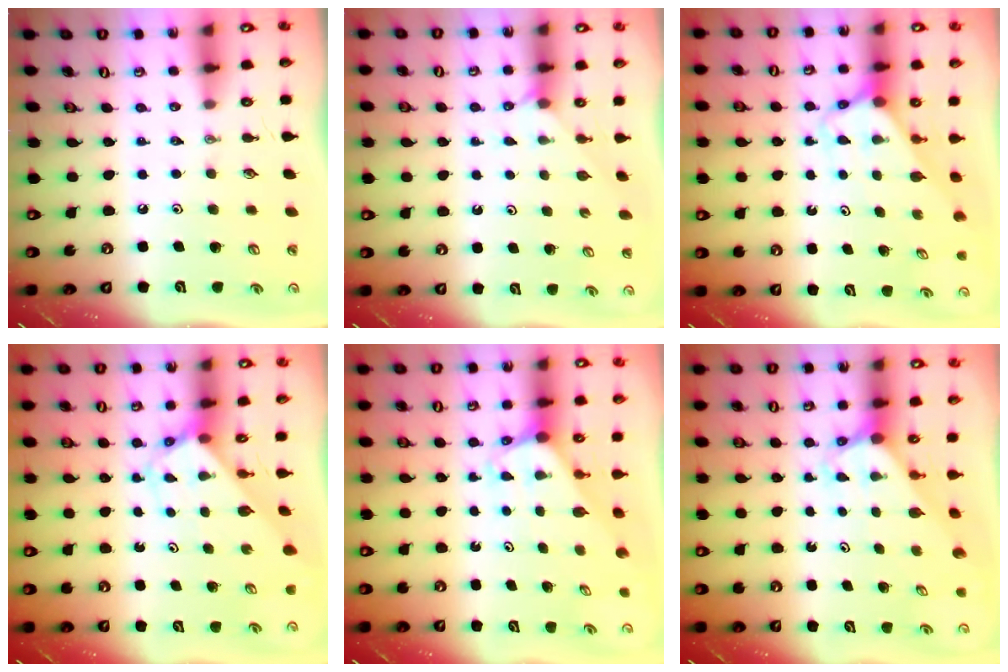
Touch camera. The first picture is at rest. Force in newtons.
{"total": 3.8, "press": 3.7, "slide": 0.3}
{"total": 2.9, "press": 2.9, "slide": 0.2}
{"total": 2.7, "press": 2.7, "slide": 0.1}
{"total": 2.0, "press": 2.0, "slide": 0.2}
{"total": 2.8, "press": 2.8, "slide": 0.2}